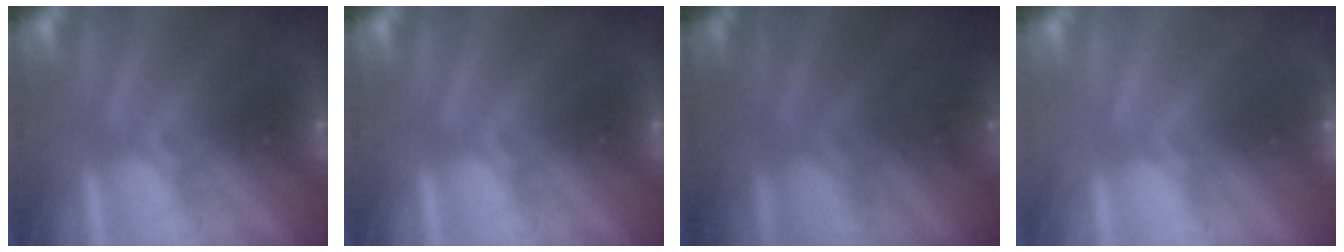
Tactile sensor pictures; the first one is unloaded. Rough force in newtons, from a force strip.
{"total": 0.0}
{"total": 4.0}
{"total": 1.8}